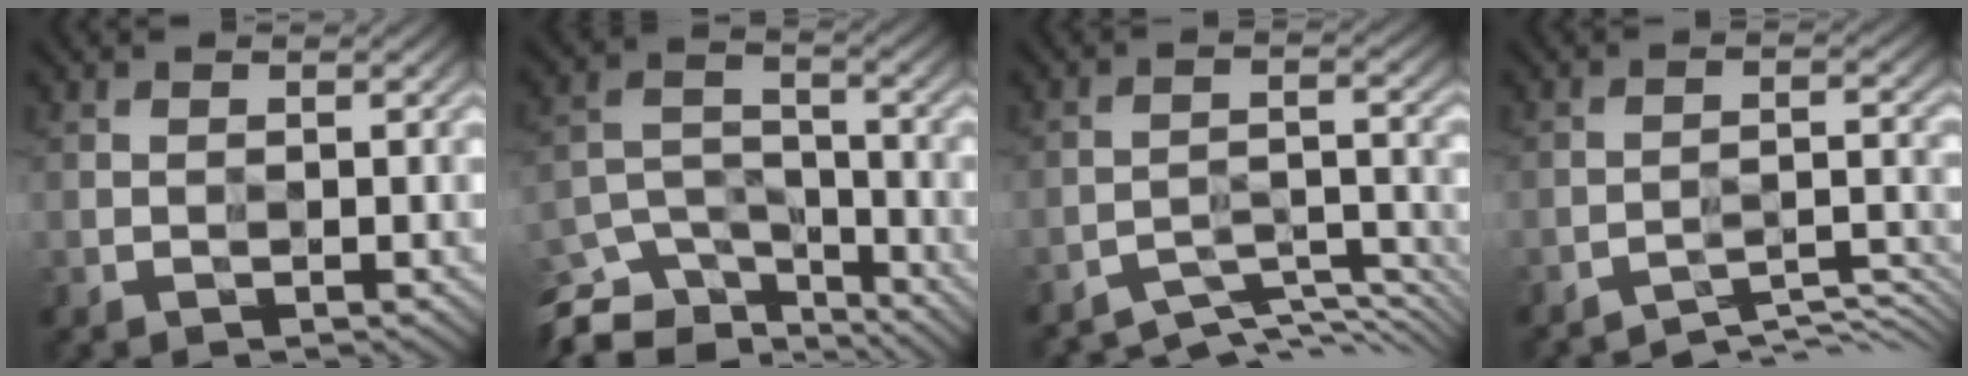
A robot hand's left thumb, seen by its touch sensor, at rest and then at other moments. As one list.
[{"total": 9.6, "force": [-8.4, 3.9, 2.3], "torque": [-0.052, -0.013, -0.157]}, {"total": 6.7, "force": [-6.6, 0.2, 0.5], "torque": [-0.008, 0.000, -0.100]}, {"total": 4.9, "force": [-4.9, -0.4, 0.0], "torque": [0.005, 0.006, -0.071]}]